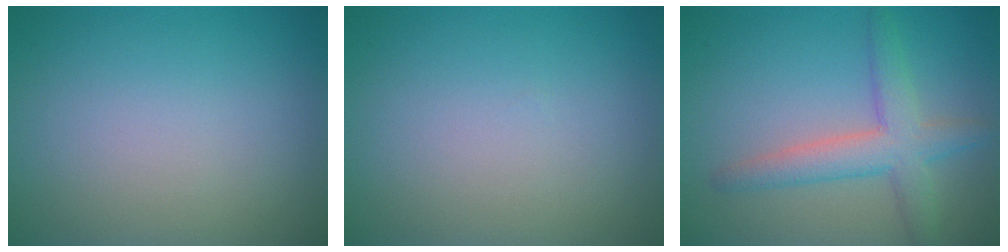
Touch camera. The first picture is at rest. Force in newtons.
{"total": 0.0}
{"total": 4.3, "press": 4.3, "slide": 0.2}